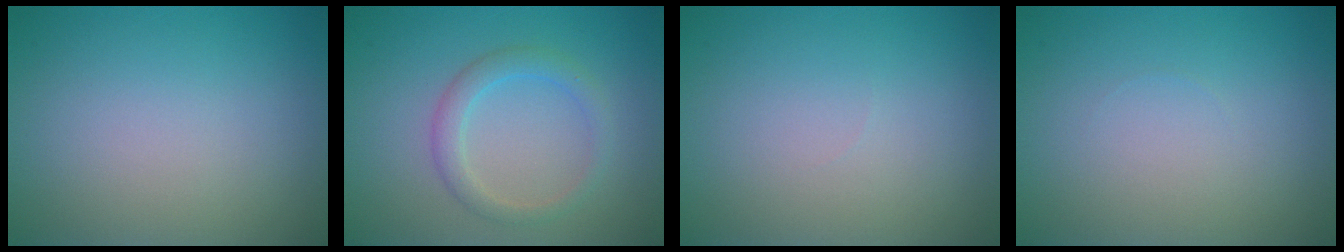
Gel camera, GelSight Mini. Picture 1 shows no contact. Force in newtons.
{"total": 2.3, "press": 2.3, "slide": 0.1}
{"total": 0.0}
{"total": 0.0}